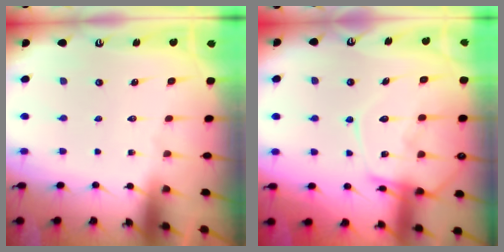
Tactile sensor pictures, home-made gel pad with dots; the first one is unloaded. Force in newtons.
{"total": 14.2, "press": 14.1, "slide": 1.2}